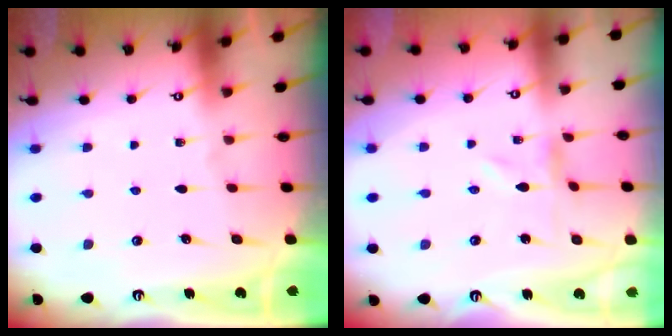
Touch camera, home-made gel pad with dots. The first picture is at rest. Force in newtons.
{"total": 0.0}